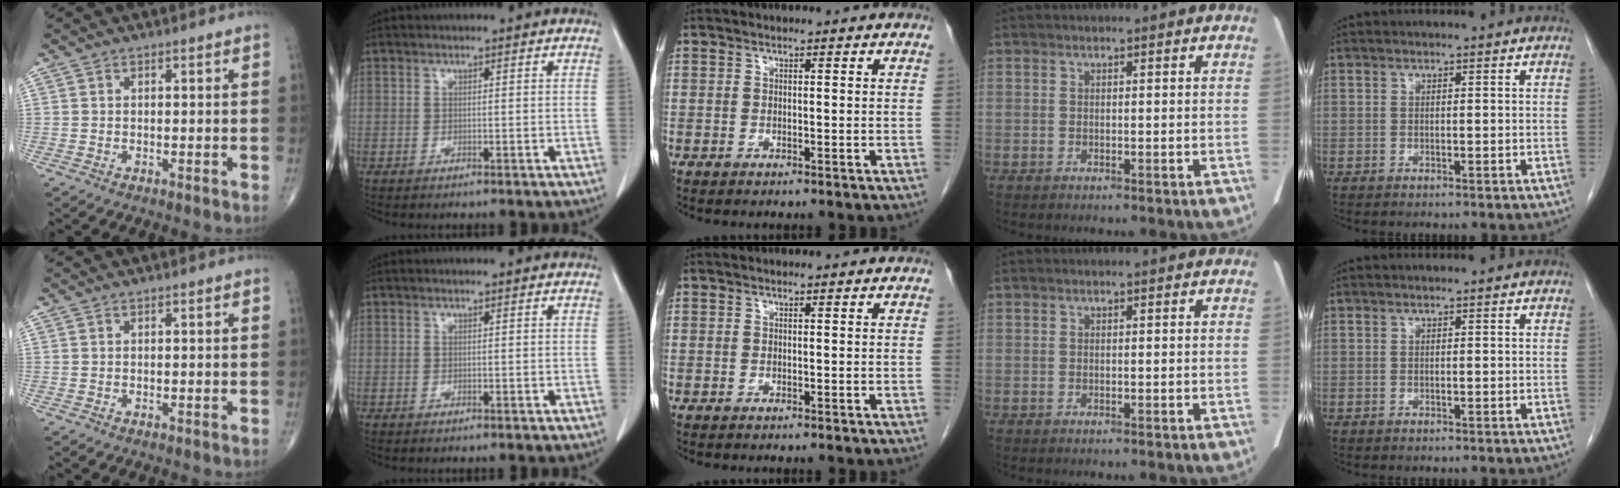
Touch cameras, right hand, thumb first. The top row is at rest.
{}